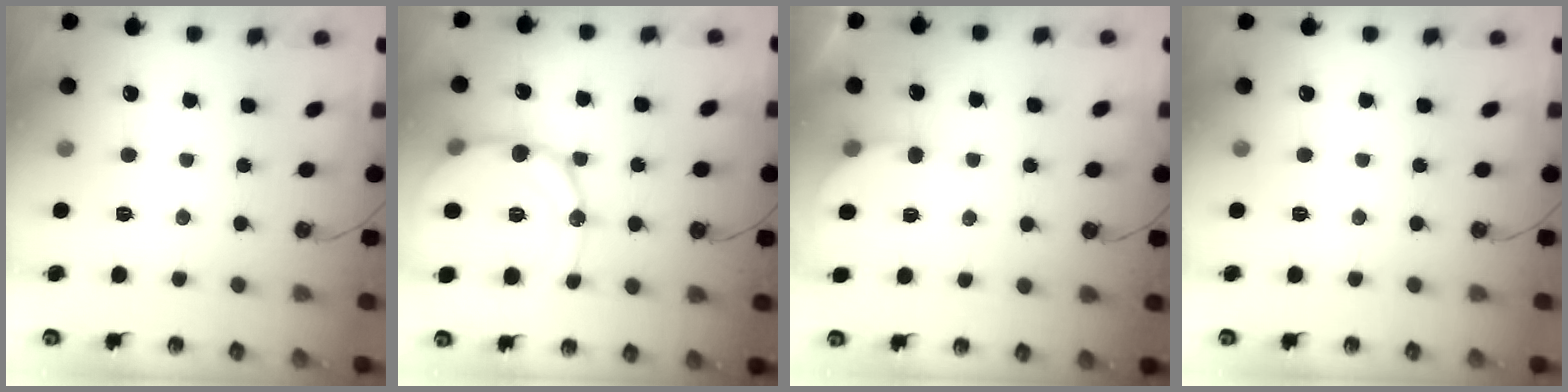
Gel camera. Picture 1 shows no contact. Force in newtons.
{"total": 18.3, "press": 18.0, "slide": 3.5}
{"total": 2.9, "press": 2.9, "slide": 0.3}
{"total": 0.0}